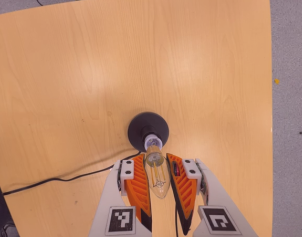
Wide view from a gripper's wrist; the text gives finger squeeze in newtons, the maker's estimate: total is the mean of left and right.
{"total": 20.9, "left": 22.7, "right": 19.2}